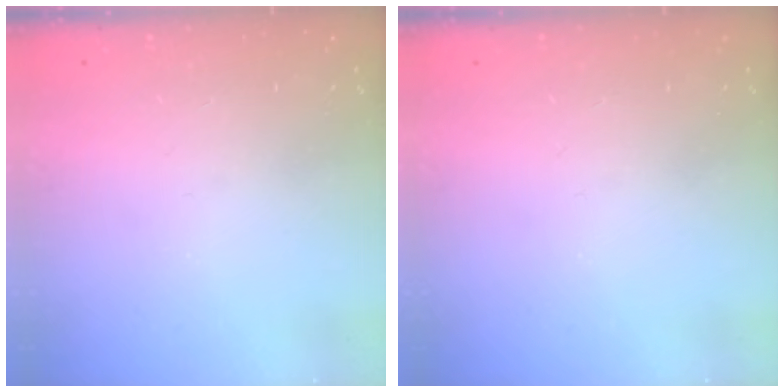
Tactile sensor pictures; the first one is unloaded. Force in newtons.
{"total": 0.0}